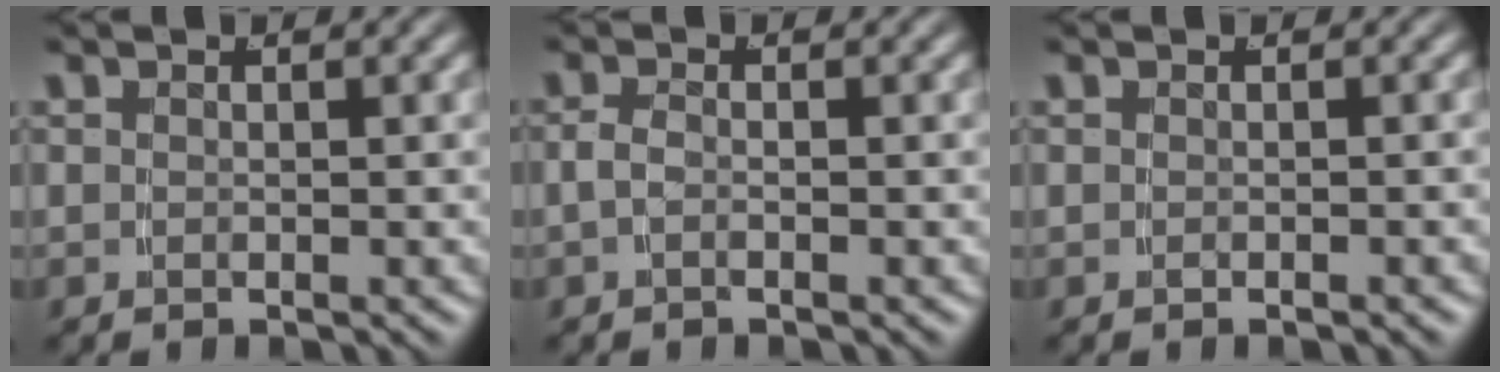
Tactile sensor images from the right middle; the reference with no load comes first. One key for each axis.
{"total": 1.2, "fx": -0.4, "fy": 0.3, "fz": 1.0, "tx": -0.027, "ty": -0.003, "tz": -0.005}
{"total": 0.6, "fx": -0.5, "fy": -0.4, "fz": 0.0, "tx": -0.003, "ty": 0.002, "tz": -0.005}